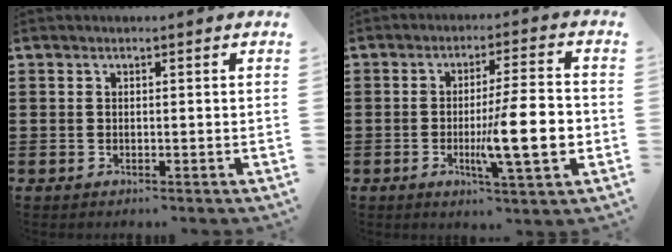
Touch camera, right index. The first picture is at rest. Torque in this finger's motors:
{"motor_torque": [2.14, 0.00, 0.90, 0.21]}